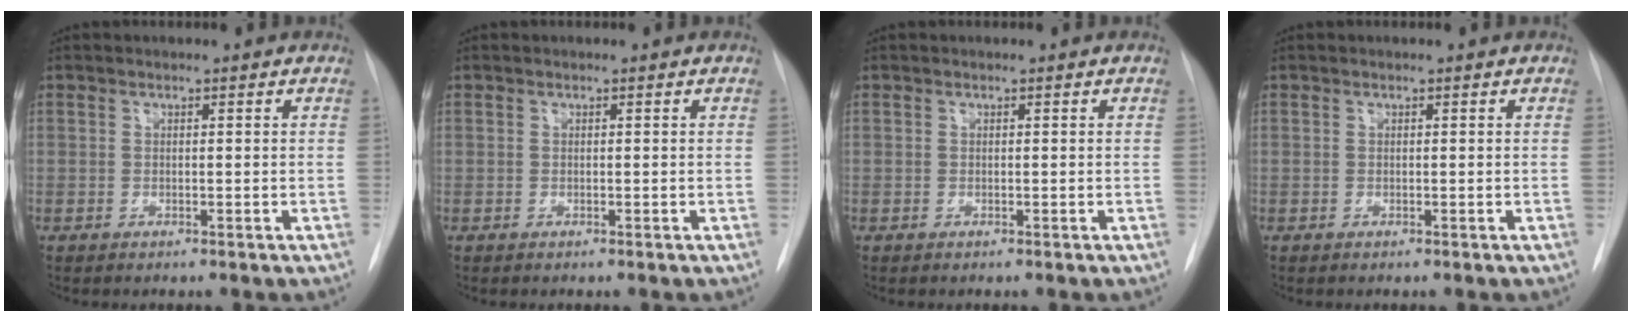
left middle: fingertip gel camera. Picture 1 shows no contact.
{"total": 0.0}
{"total": 0.0}
{"total": 0.0}